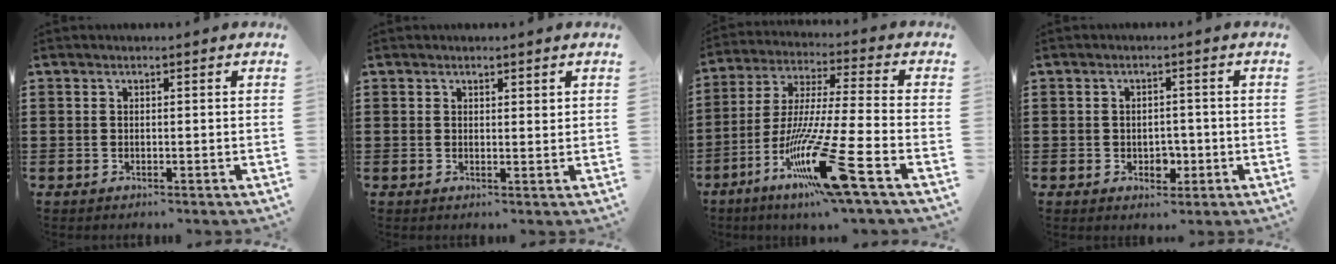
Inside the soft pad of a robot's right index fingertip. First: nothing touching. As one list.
[{"total": 1.0, "force": [0.8, 0.4, 0.3], "torque": [0.000, -0.002, 0.015]}, {"total": 17.6, "force": [-9.3, 0.7, 14.9], "torque": [-0.315, -0.009, -0.172]}, {"total": 2.7, "force": [-0.7, 2.0, 1.7], "torque": [-0.027, 0.000, -0.017]}]